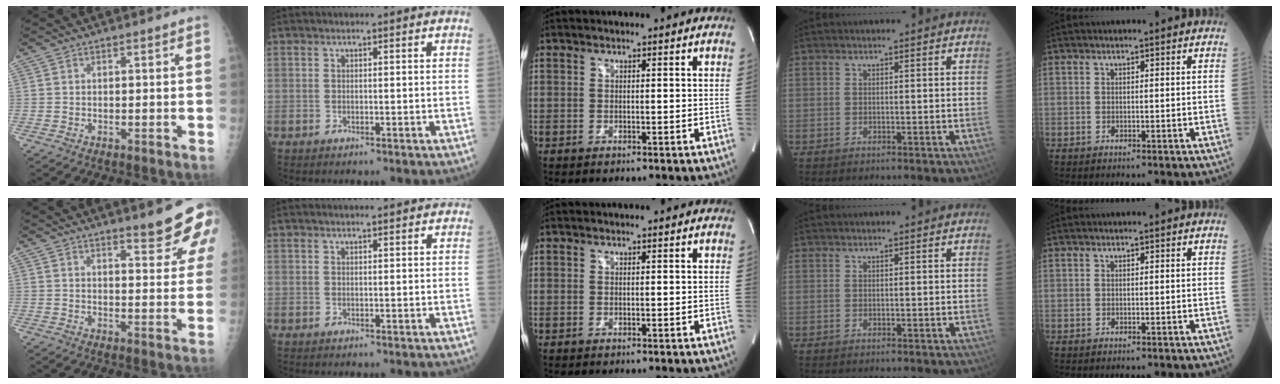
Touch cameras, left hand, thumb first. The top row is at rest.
{"thumb": {"total": 9.6, "force": [6.9, 2.3, 6.3], "torque": [-0.051, -0.040, 0.079]}, "index": {"total": 3.6, "force": [2.9, 1.1, 1.7], "torque": [-0.019, 0.020, 0.045]}}